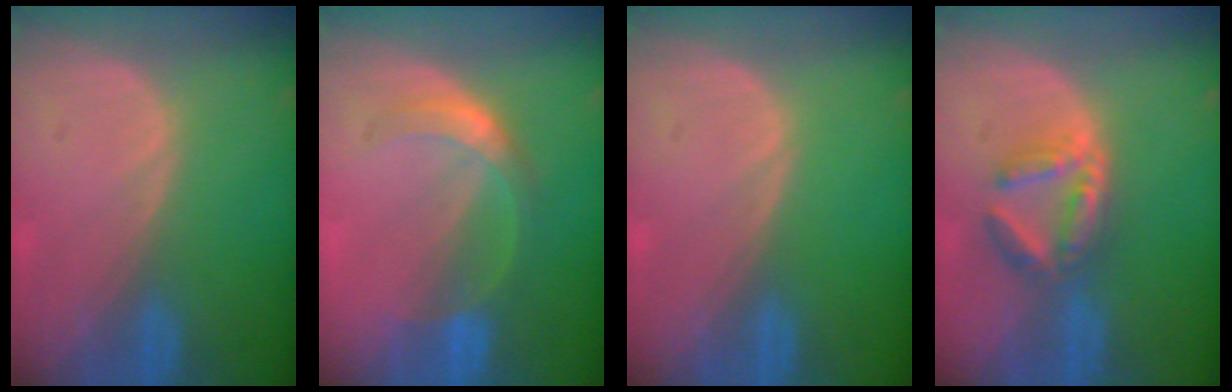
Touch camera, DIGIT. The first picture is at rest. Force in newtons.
{"total": 5.7, "press": 5.1, "slide": 2.7}
{"total": 0.0}
{"total": 5.7, "press": 5.5, "slide": 1.4}